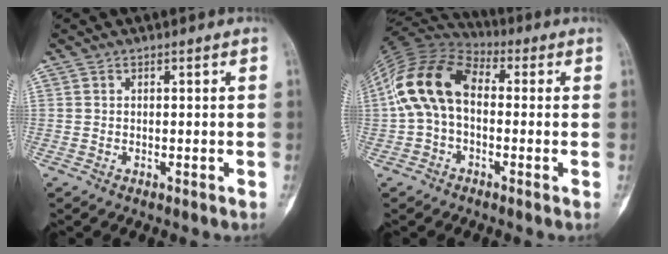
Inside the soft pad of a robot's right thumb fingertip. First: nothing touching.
{"total": 14.4, "force": [0.3, 9.3, 11.0], "torque": [-0.212, 0.040, -0.007]}